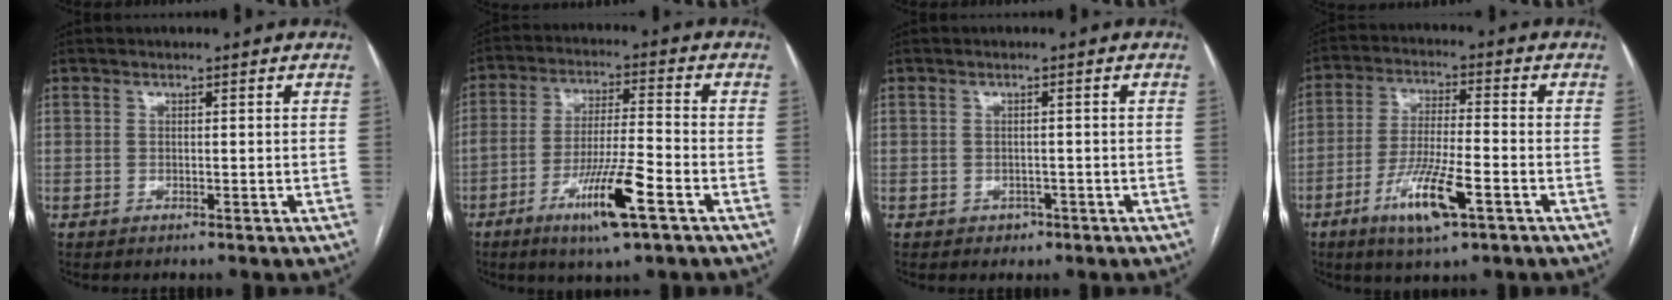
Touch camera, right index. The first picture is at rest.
{"total": 11.1, "force": [-5.5, 0.6, 9.6], "torque": [-0.178, -0.013, -0.097]}
{"total": 1.6, "force": [-0.8, 1.4, 0.4], "torque": [-0.002, 0.004, -0.008]}
{"total": 10.3, "force": [-4.9, 1.7, 8.9], "torque": [-0.175, -0.013, -0.086]}